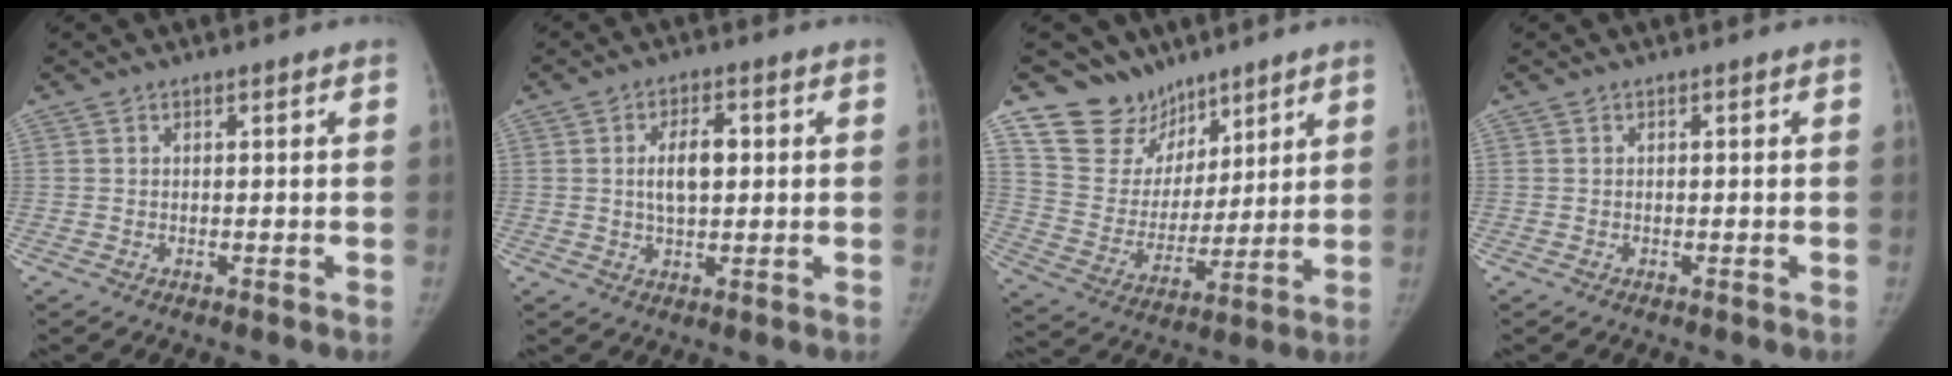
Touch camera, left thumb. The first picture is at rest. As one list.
[{"total": 6.3, "force": [0.8, 3.2, 5.4], "torque": [-0.087, 0.005, 0.012]}, {"total": 13.4, "force": [9.9, 9.0, 0.8], "torque": [0.032, -0.072, 0.193]}, {"total": 0.0}]